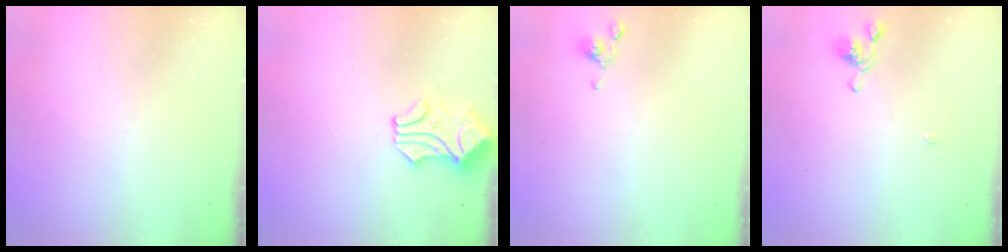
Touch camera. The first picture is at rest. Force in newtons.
{"total": 0.6, "press": 0.6, "slide": 0.2}
{"total": 2.1, "press": 2.1, "slide": 0.5}
{"total": 1.9, "press": 1.8, "slide": 0.4}